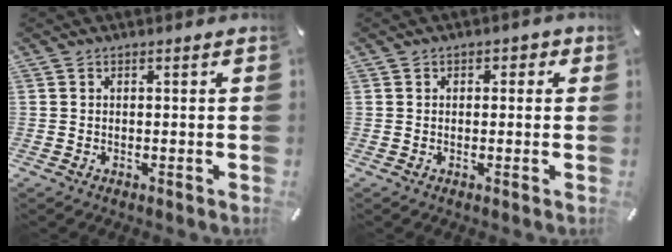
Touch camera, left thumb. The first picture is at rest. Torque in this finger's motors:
{"motor_torque": [0.02, -0.06, 0.08, 0.07, -0.01]}